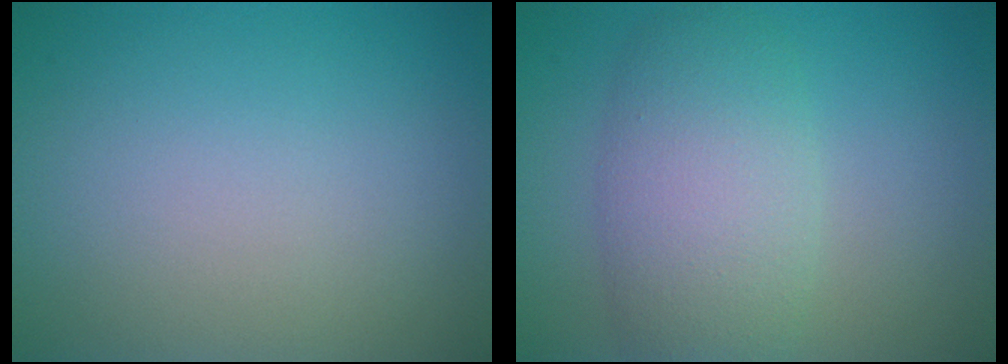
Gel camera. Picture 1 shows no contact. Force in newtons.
{"total": 5.9, "press": 5.9, "slide": 0.3}